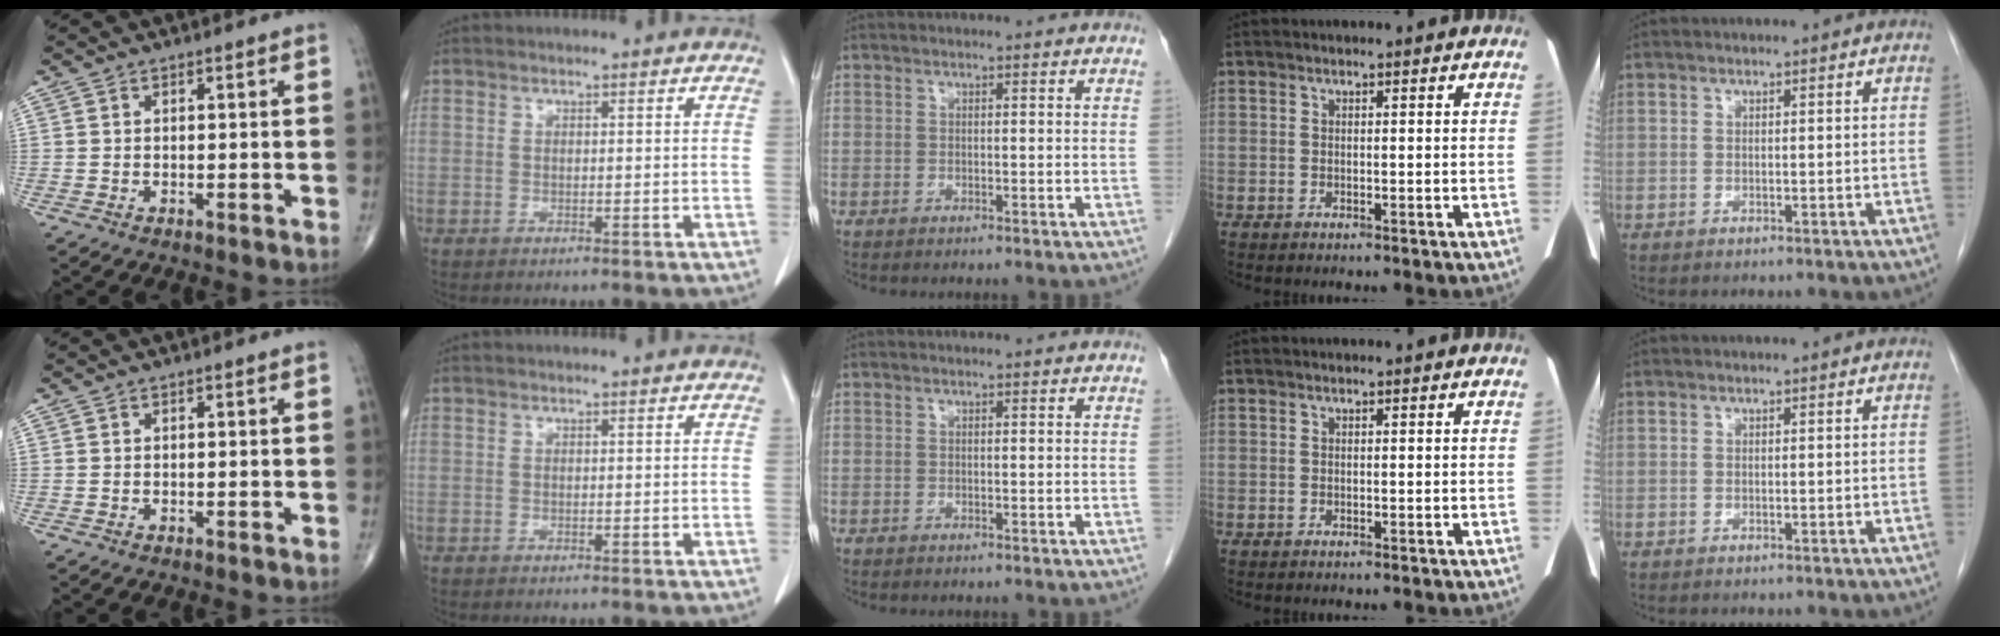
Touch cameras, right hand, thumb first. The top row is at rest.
{}